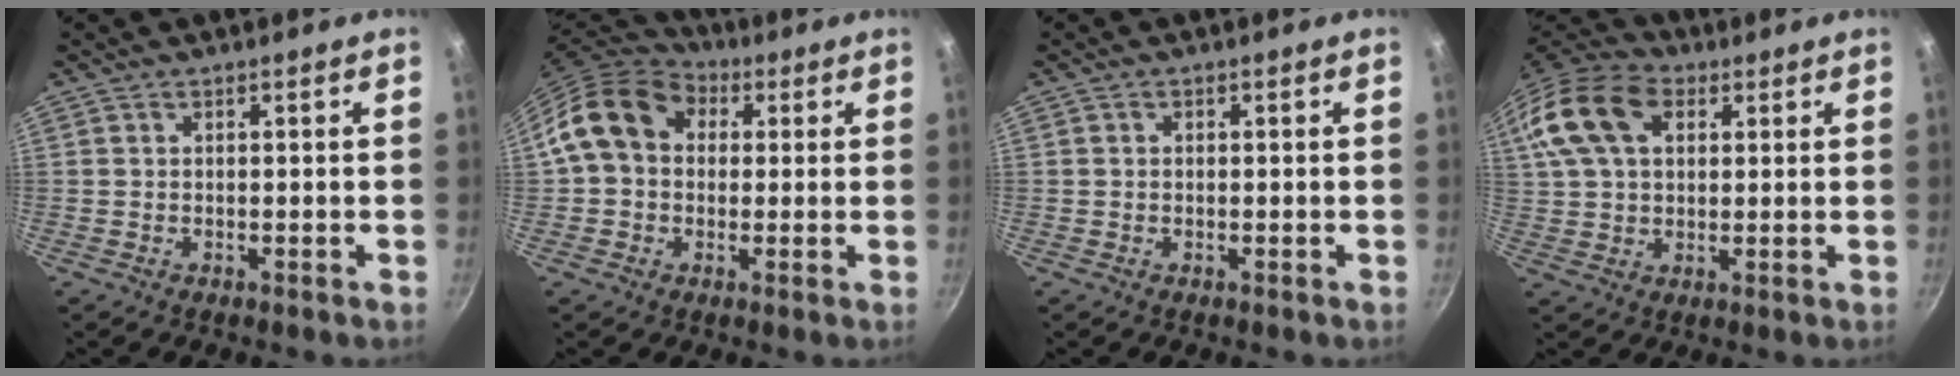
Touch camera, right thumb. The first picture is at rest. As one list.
[{"total": 13.7, "force": [2.6, 10.9, 7.9], "torque": [-0.119, 0.031, 0.027]}, {"total": 0.6, "force": [0.0, 0.5, 0.2], "torque": [-0.003, 0.003, 0.000]}, {"total": 17.3, "force": [5.8, 11.6, 11.5], "torque": [-0.222, 0.019, 0.094]}]